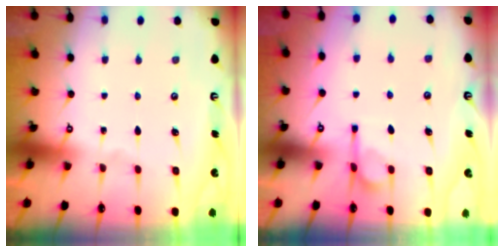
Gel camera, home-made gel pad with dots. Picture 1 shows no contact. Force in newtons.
{"total": 6.2, "press": 6.2, "slide": 0.8}